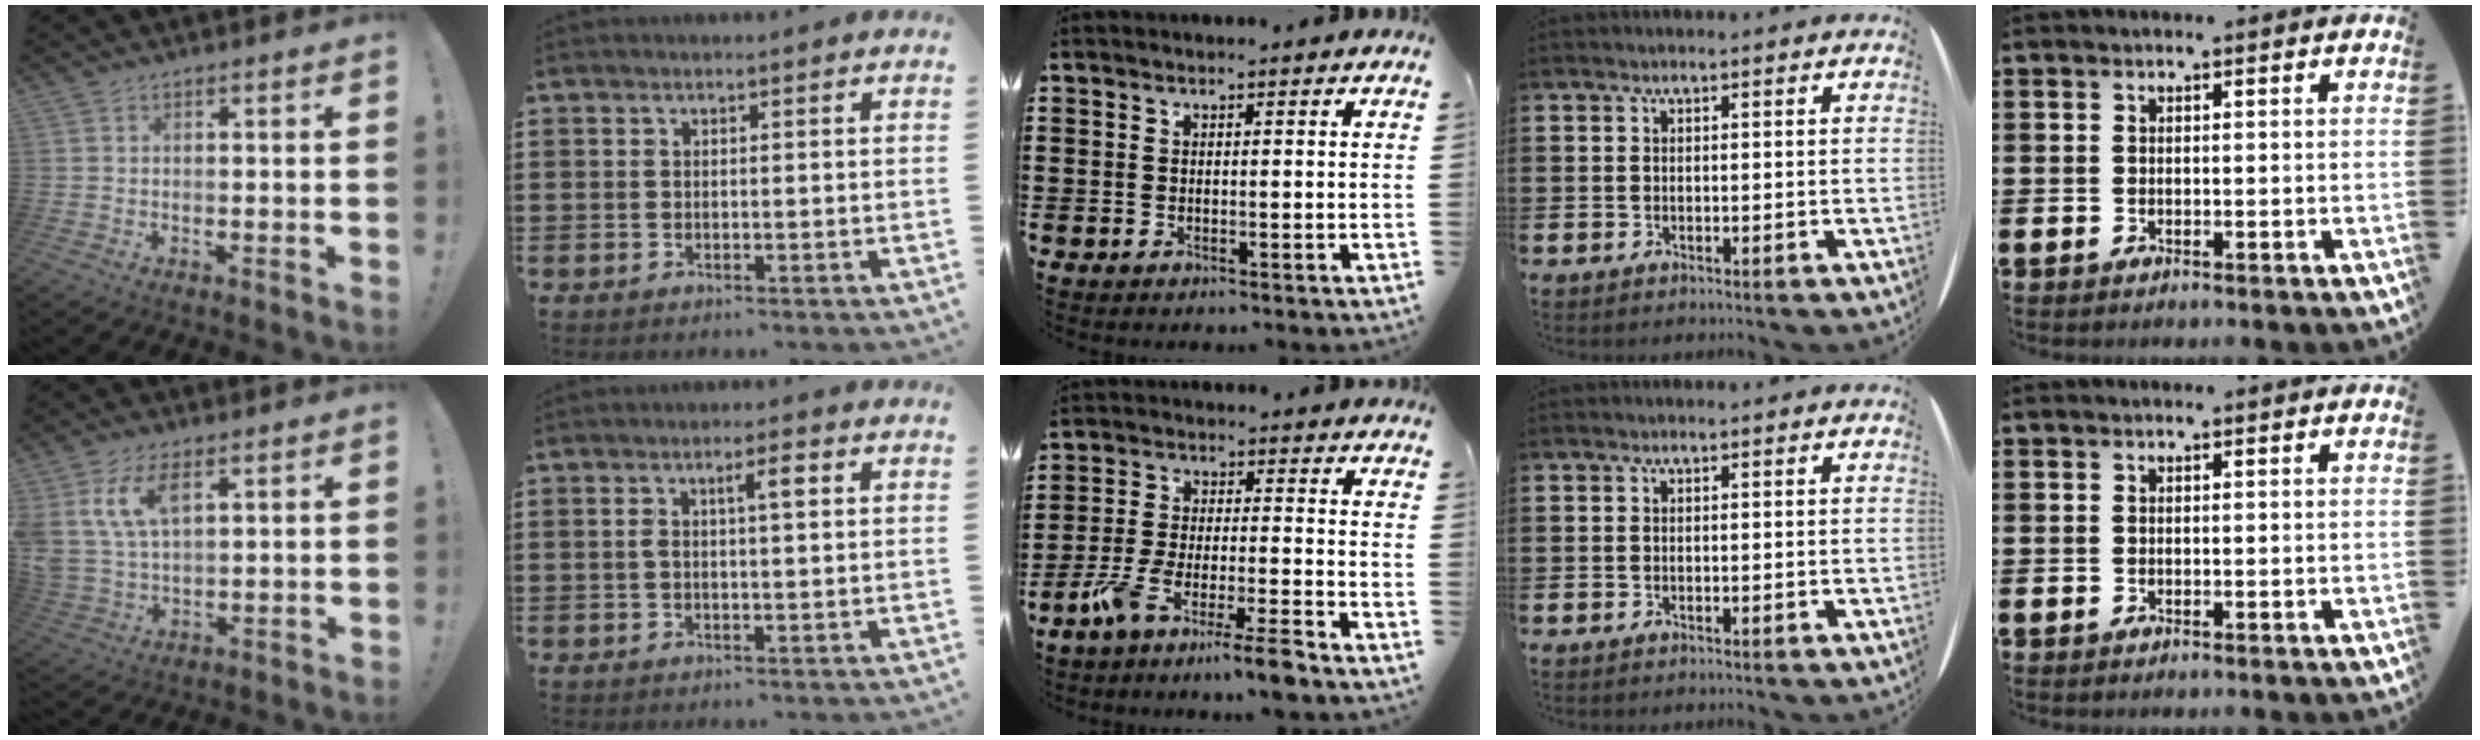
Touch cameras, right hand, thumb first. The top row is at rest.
{"thumb": {"total": 10.9, "force": [5.1, 6.0, 7.6], "torque": [-0.160, -0.012, 0.094]}, "index": {"total": 3.2, "force": [0.8, 0.6, 3.1], "torque": [-0.054, 0.002, 0.008]}, "middle": {"total": 7.6, "force": [-6.6, -0.6, 3.7], "torque": [-0.083, -0.018, -0.128]}}